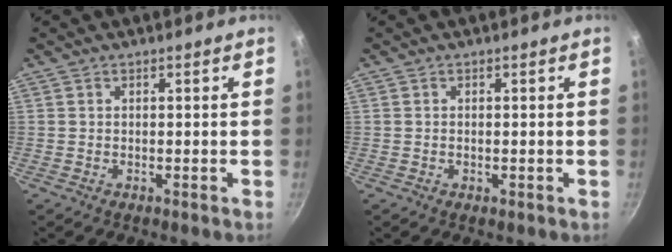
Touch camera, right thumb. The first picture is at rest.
{"total": 0.6, "force": [-0.2, 0.3, 0.5], "torque": [-0.007, 0.001, -0.003]}